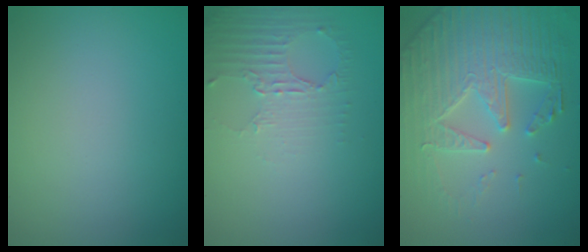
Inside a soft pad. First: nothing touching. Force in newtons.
{"total": 2.5, "press": 1.8, "slide": 1.7}
{"total": 5.3, "press": 5.0, "slide": 2.0}